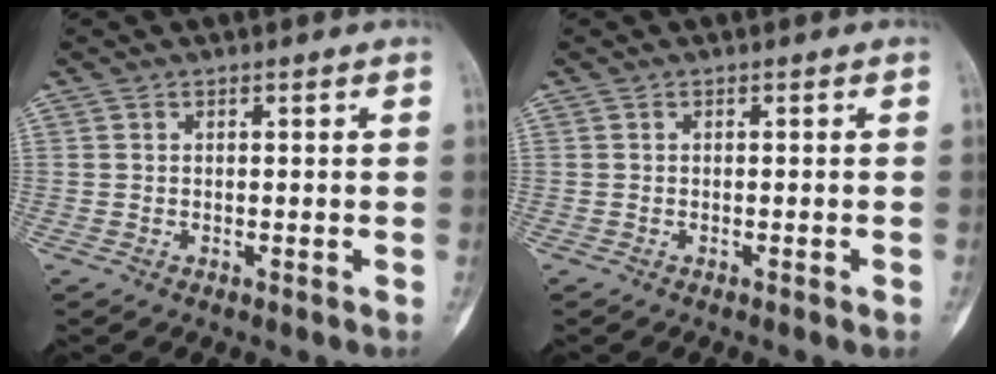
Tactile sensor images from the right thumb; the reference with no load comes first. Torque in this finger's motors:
{"motor_torque": [-0.19, -0.17, -0.26, 0.15, 0.00]}